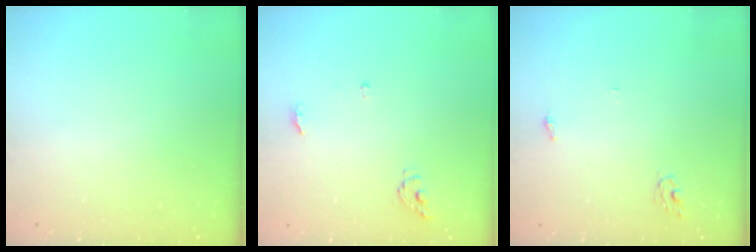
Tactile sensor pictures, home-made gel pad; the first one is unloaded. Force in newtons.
{"total": 4.4, "press": 4.3, "slide": 0.5}
{"total": 2.8, "press": 2.8, "slide": 0.2}